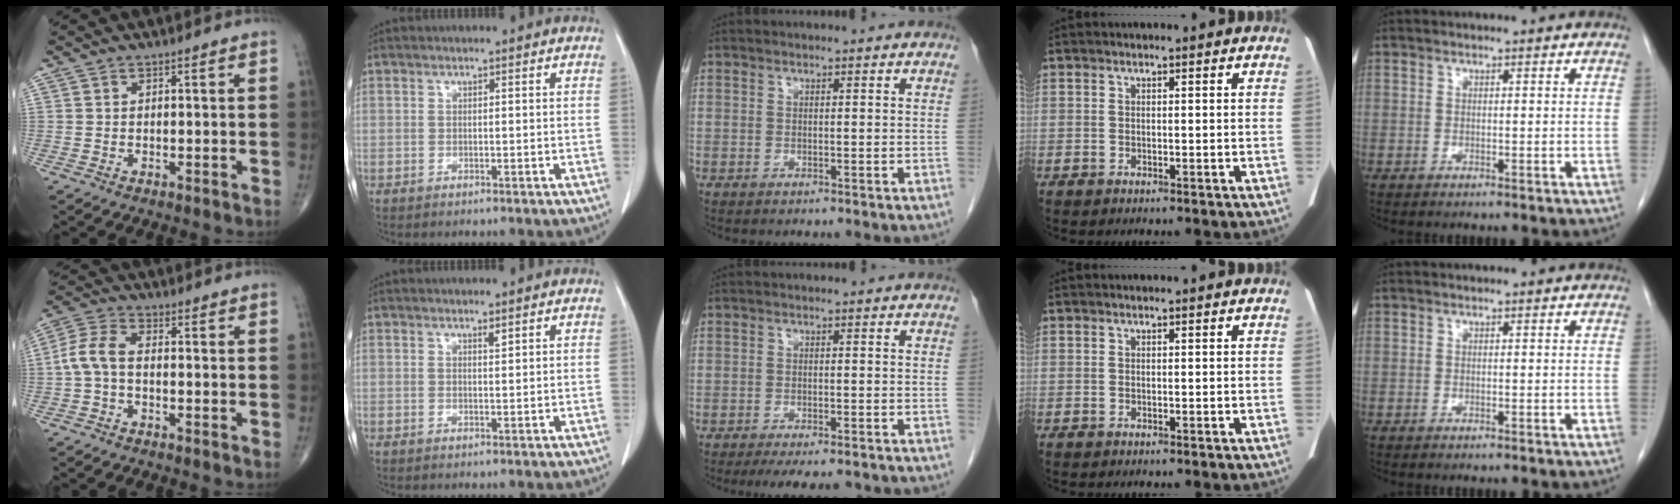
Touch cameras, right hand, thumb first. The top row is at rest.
{"thumb": {"total": 5.7, "force": [-0.9, 3.1, 4.8], "torque": [-0.108, 0.019, -0.028]}, "index": {"total": 0.7, "force": [0.6, 0.0, 0.4], "torque": [-0.010, -0.005, 0.009]}, "middle": {"total": 8.0, "force": [-6.8, 1.7, 3.8], "torque": [-0.048, -0.012, -0.094]}}